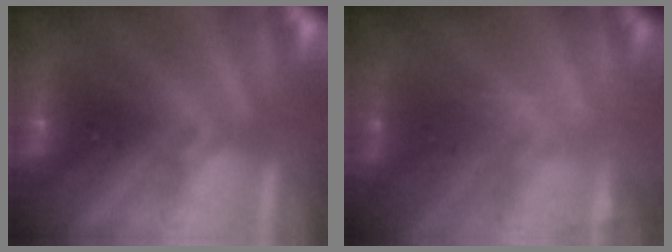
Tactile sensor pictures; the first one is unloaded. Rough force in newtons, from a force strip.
{"total": 1.9}